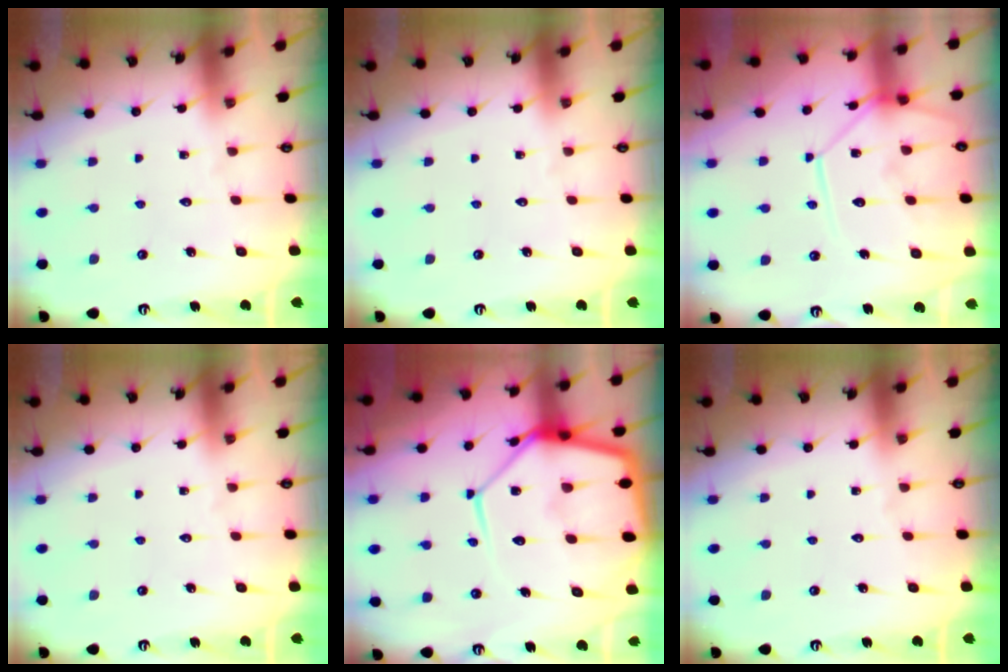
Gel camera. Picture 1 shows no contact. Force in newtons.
{"total": 0.0}
{"total": 14.0, "press": 14.0, "slide": 1.5}
{"total": 0.0}
{"total": 18.9, "press": 18.8, "slide": 1.9}
{"total": 0.0}